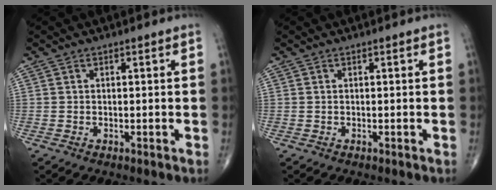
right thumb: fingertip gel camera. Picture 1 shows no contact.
{"total": 0.0}